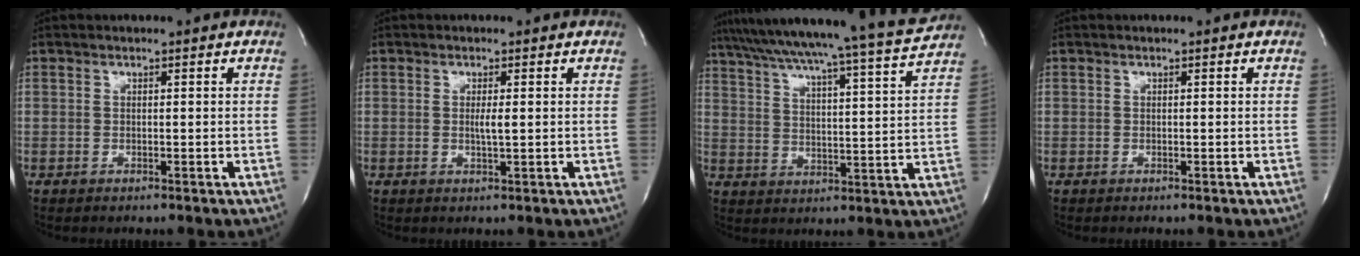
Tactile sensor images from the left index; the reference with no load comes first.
{"total": 1.8, "force": [0.1, 0.0, 1.8], "torque": [-0.038, -0.002, 0.002]}
{"total": 21.8, "force": [19.9, -1.8, 8.8], "torque": [-0.151, -0.041, 0.276]}
{"total": 0.0}